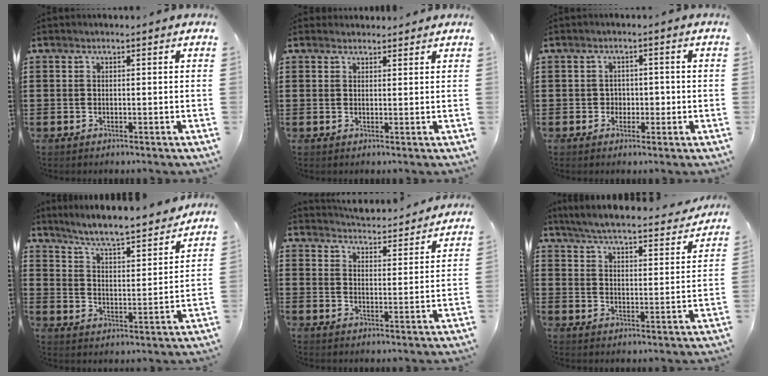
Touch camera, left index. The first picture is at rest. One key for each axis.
{"total": 1.6, "fx": 1.5, "fy": 0.5, "fz": 0.1, "tx": -0.005, "ty": 0.003, "tz": 0.031}
{"total": 2.0, "fx": -0.2, "fy": 1.8, "fz": 0.8, "tx": -0.022, "ty": 0.007, "tz": -0.009}
{"total": 6.2, "fx": 5.8, "fy": -0.3, "fz": 2.2, "tx": -0.068, "ty": -0.044, "tz": 0.094}
{"total": 3.9, "fx": 3.9, "fy": -0.4, "fz": 0.0, "tx": -0.021, "ty": -0.036, "tz": 0.064}
{"total": 5.6, "fx": 5.4, "fy": -0.2, "fz": 1.4, "tx": -0.053, "ty": -0.039, "tz": 0.092}